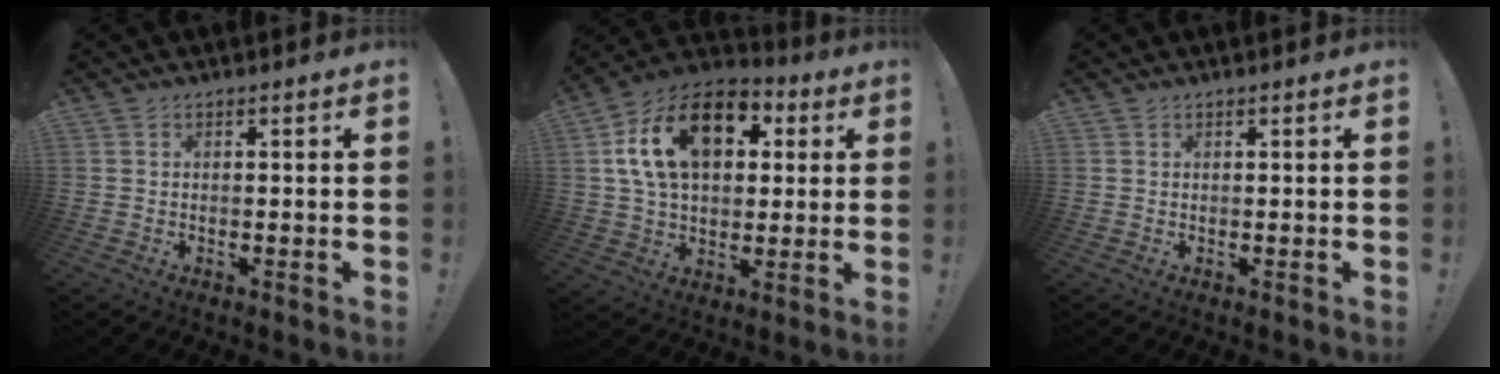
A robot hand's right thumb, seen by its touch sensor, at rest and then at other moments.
{"total": 19.9, "force": [6.3, 12.9, 13.8], "torque": [-0.230, -0.010, 0.109]}
{"total": 0.0}